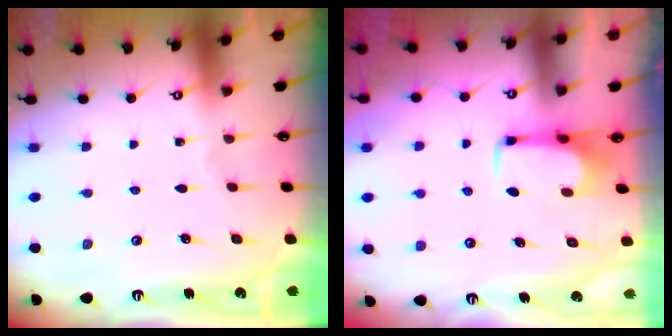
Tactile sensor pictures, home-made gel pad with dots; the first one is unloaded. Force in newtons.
{"total": 1.6, "press": 1.5, "slide": 0.3}